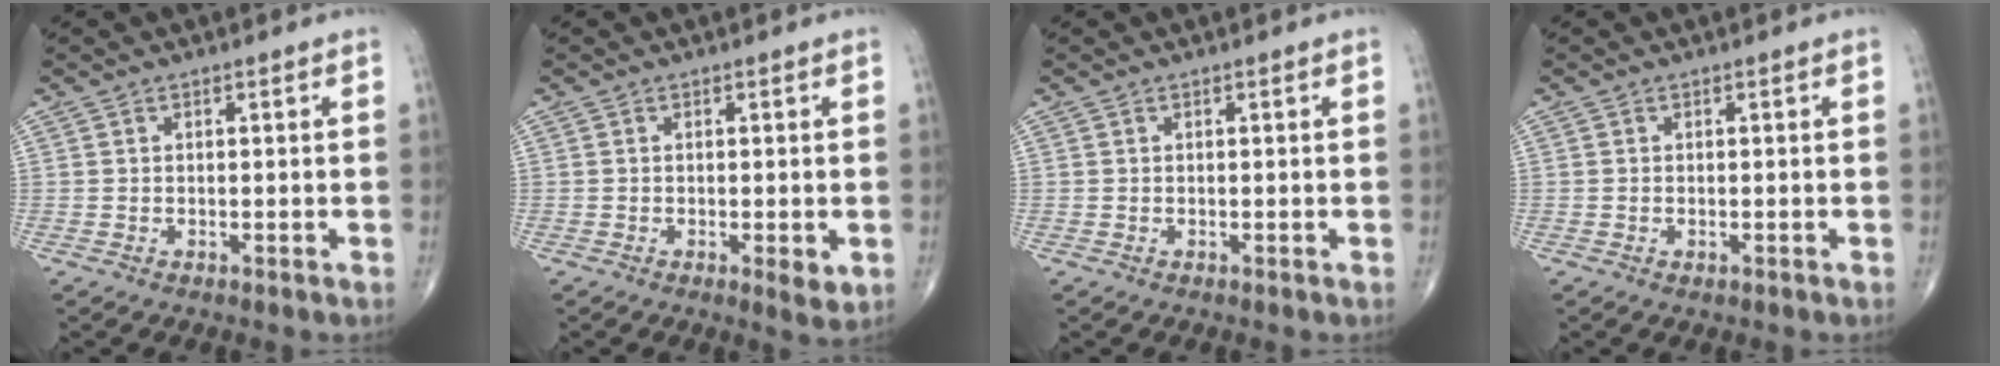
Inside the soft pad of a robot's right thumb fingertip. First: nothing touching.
{"total": 2.8, "force": [-0.6, 0.8, 2.7], "torque": [-0.041, -0.010, -0.010]}
{"total": 0.0}
{"total": 0.5, "force": [-0.2, 0.3, 0.4], "torque": [-0.008, 0.001, -0.001]}